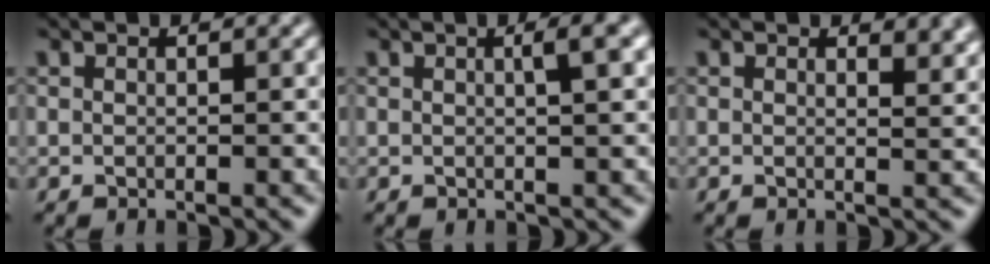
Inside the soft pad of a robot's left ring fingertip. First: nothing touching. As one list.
[{"total": 2.4, "force": [0.6, 0.6, 2.3], "torque": [-0.026, 0.010, 0.005]}, {"total": 2.4, "force": [1.5, 1.0, 1.7], "torque": [-0.023, -0.004, 0.023]}]